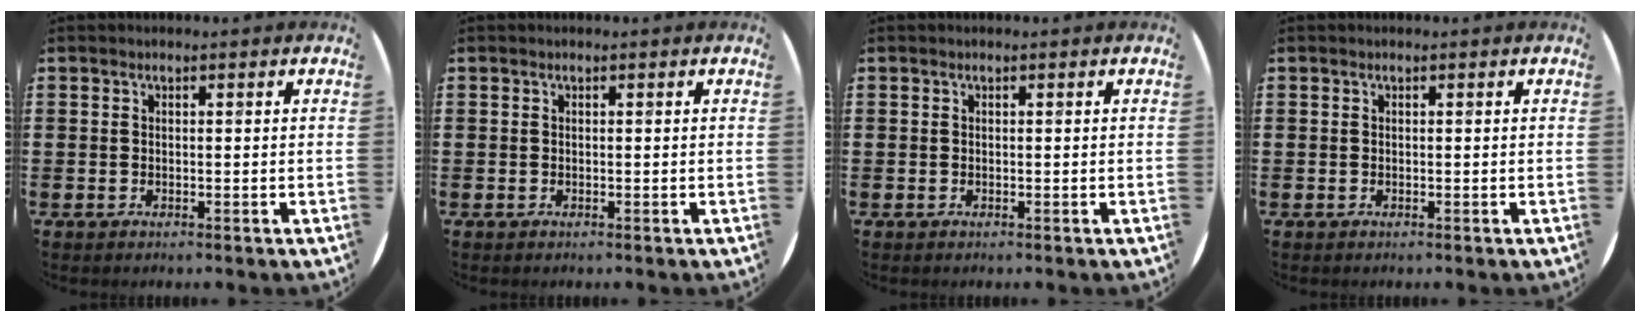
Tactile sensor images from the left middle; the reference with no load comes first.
{"total": 0.0}
{"total": 0.0}
{"total": 0.0}